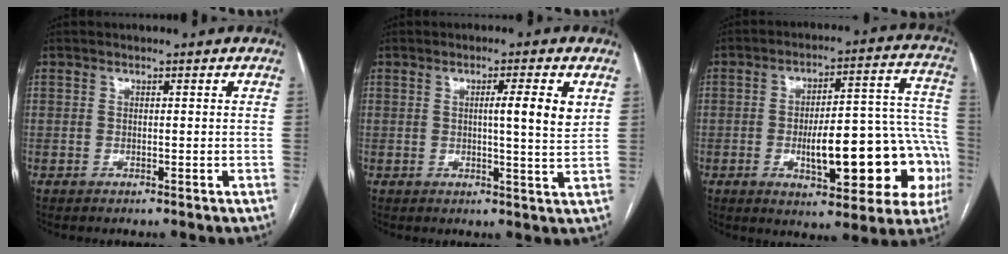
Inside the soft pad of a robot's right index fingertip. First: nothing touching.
{"total": 5.5, "force": [1.6, -0.2, 5.2], "torque": [-0.075, -0.005, 0.019]}
{"total": 19.7, "force": [-5.2, 6.3, 18.0], "torque": [-0.174, 0.043, -0.055]}